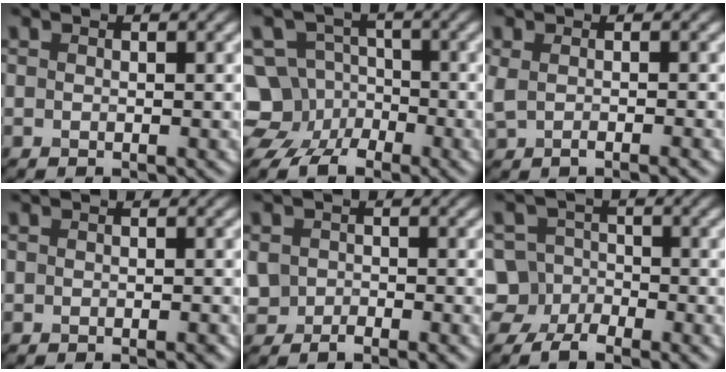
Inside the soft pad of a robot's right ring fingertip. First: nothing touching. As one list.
[{"total": 6.8, "force": [-2.8, 5.7, 2.5], "torque": [-0.017, 0.006, -0.079]}, {"total": 2.0, "force": [-0.6, 0.7, 1.8], "torque": [-0.036, -0.010, -0.010]}, {"total": 0.6, "force": [-0.5, 0.1, 0.4], "torque": [-0.003, 0.000, -0.006]}, {"total": 2.3, "force": [-1.1, 1.7, 1.1], "torque": [-0.019, -0.005, -0.024]}, {"total": 5.3, "force": [-3.1, 3.9, 1.9], "torque": [-0.001, 0.001, -0.073]}]